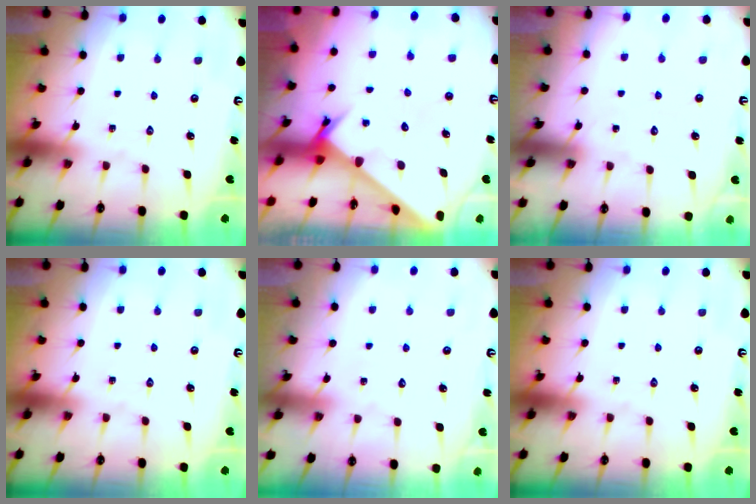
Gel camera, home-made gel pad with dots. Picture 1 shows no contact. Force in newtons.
{"total": 2.8, "press": 2.8, "slide": 0.1}
{"total": 3.5, "press": 3.5, "slide": 0.3}
{"total": 0.0}
{"total": 2.4, "press": 2.4, "slide": 0.3}
{"total": 0.0}